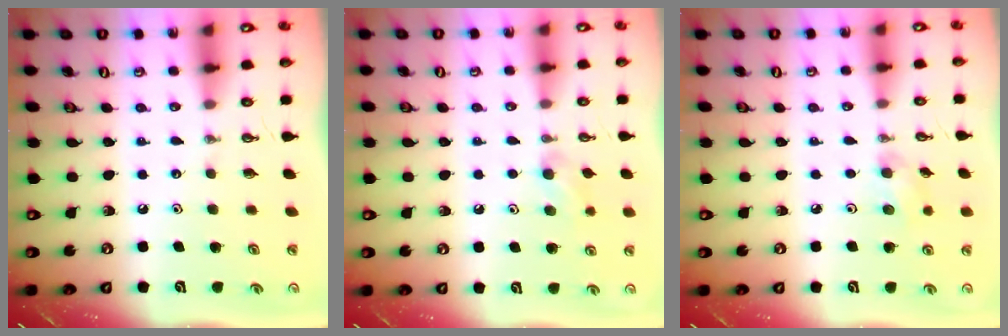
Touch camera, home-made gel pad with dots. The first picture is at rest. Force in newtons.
{"total": 6.1, "press": 6.0, "slide": 1.4}
{"total": 4.9, "press": 4.5, "slide": 1.9}